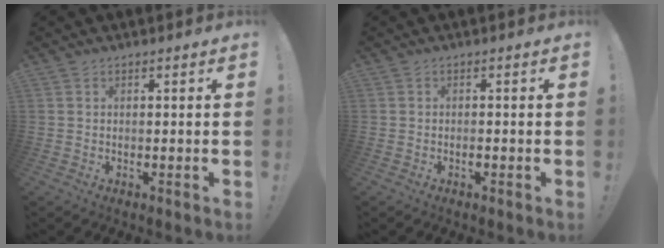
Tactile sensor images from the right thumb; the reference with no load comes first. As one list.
[{"total": 0.9, "force": [-0.6, 0.2, 0.6], "torque": [-0.010, -0.001, -0.009]}]